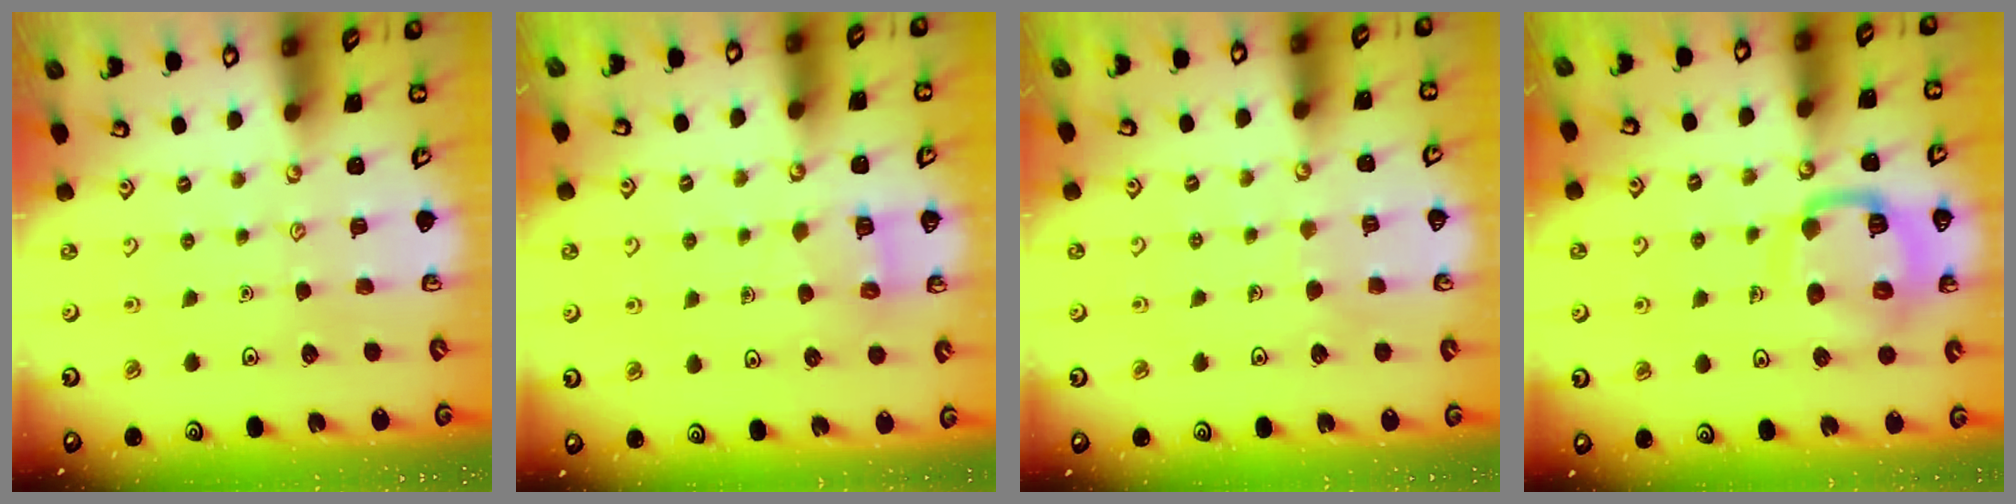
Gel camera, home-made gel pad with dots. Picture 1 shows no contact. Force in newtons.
{"total": 3.4, "press": 3.4, "slide": 0.3}
{"total": 4.0, "press": 4.0, "slide": 0.3}
{"total": 14.2, "press": 14.1, "slide": 1.5}